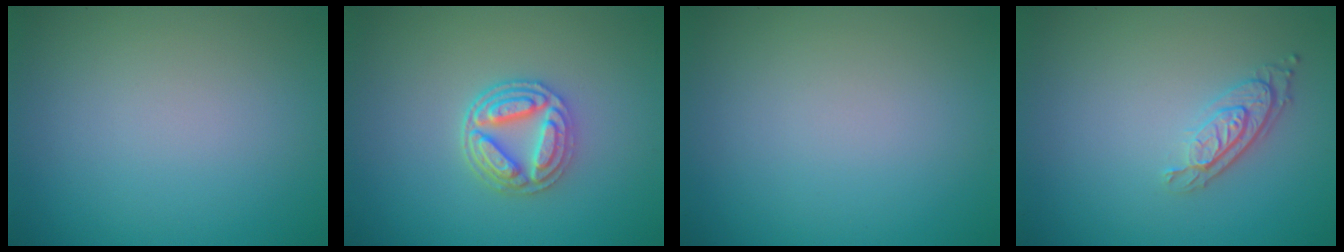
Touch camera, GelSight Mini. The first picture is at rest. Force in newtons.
{"total": 4.1, "press": 3.5, "slide": 2.1}
{"total": 0.0}
{"total": 2.9, "press": 2.2, "slide": 1.9}